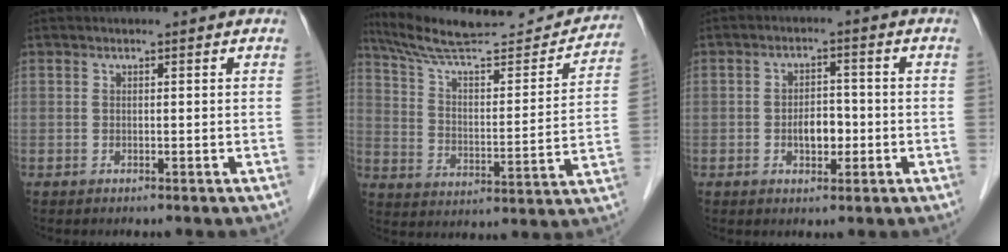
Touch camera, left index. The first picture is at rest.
{"total": 22.5, "force": [20.8, 2.8, 8.1], "torque": [-0.131, -0.019, 0.301]}
{"total": 3.5, "force": [-1.0, 2.0, 2.7], "torque": [-0.044, 0.007, -0.014]}